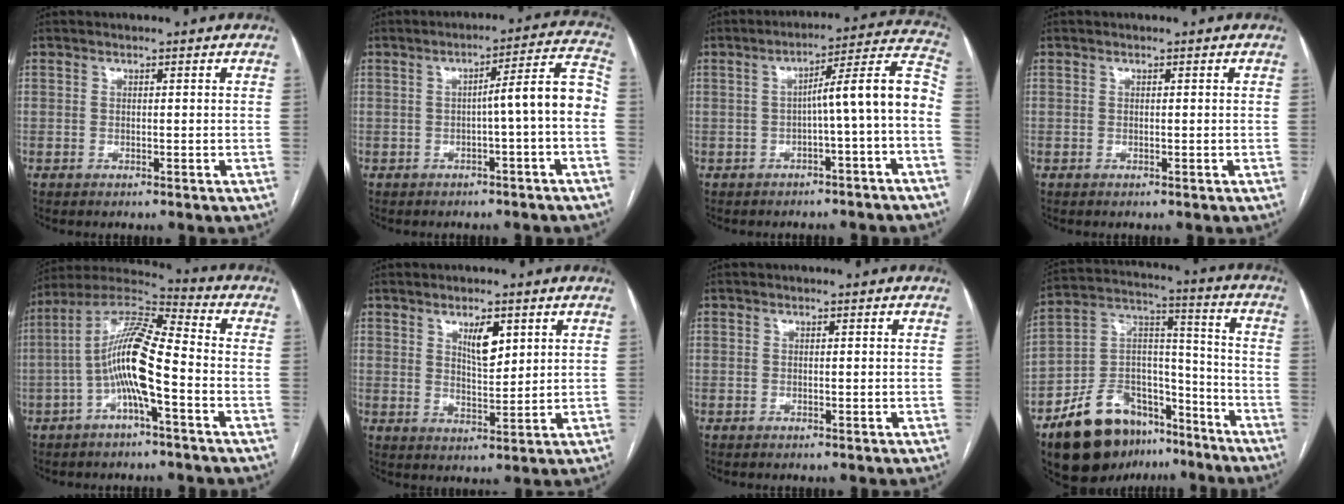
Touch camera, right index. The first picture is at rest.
{"total": 7.4, "force": [-1.5, -0.3, 7.2], "torque": [-0.091, 0.028, -0.021]}
{"total": 10.3, "force": [-2.4, -0.3, 10.0], "torque": [-0.129, 0.036, -0.035]}
{"total": 0.0}
{"total": 12.6, "force": [-3.0, 1.8, 12.1], "torque": [-0.240, 0.025, -0.060]}
{"total": 5.0, "force": [2.5, 1.7, 4.0], "torque": [-0.071, -0.004, 0.047]}
{"total": 0.0}
{"total": 18.3, "force": [-12.5, 10.2, 8.6], "torque": [-0.145, 0.050, -0.206]}